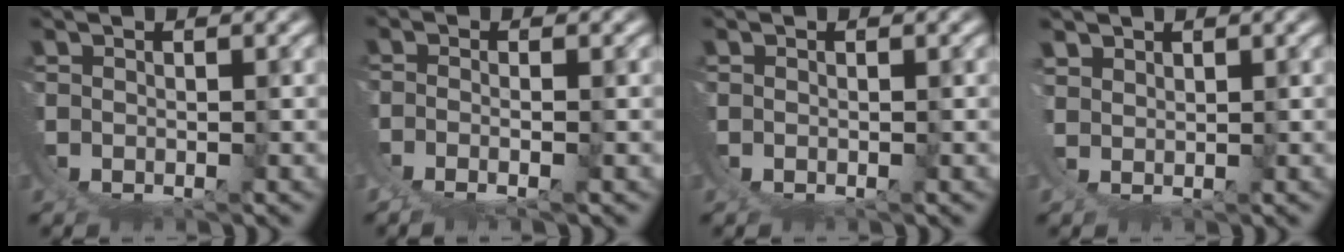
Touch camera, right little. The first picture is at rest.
{"total": 2.5, "force": [-0.4, 0.3, 2.4], "torque": [-0.058, -0.016, 0.004]}
{"total": 0.0}
{"total": 2.0, "force": [1.9, 0.4, -0.5], "torque": [-0.005, 0.008, 0.030]}